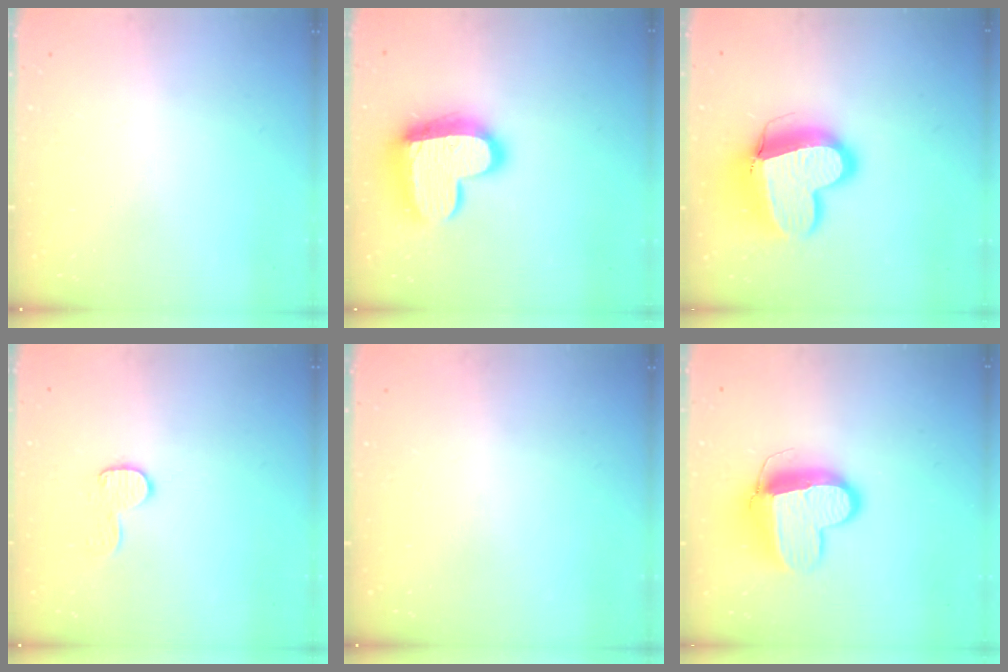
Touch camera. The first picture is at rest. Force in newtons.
{"total": 17.3, "press": 17.2, "slide": 1.4}
{"total": 16.2, "press": 16.0, "slide": 2.1}
{"total": 8.0, "press": 8.0, "slide": 0.2}
{"total": 0.0}
{"total": 12.7, "press": 12.6, "slide": 1.4}